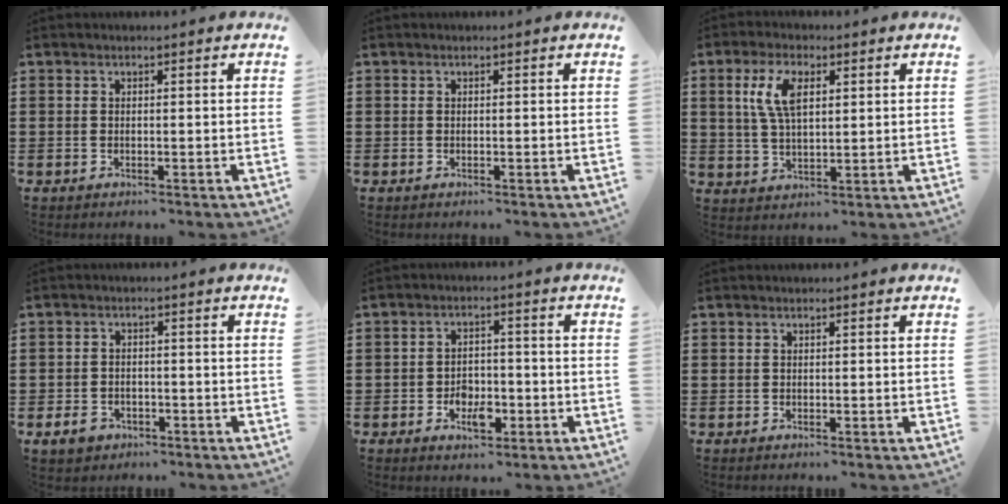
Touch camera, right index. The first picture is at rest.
{"total": 0.0}
{"total": 7.1, "force": [2.2, 3.2, 5.9], "torque": [-0.125, 0.011, 0.039]}
{"total": 2.4, "force": [-1.7, 1.5, 0.6], "torque": [-0.015, 0.004, -0.036]}
{"total": 4.7, "force": [-1.9, 3.0, 3.1], "torque": [-0.048, 0.005, -0.034]}
{"total": 0.0}